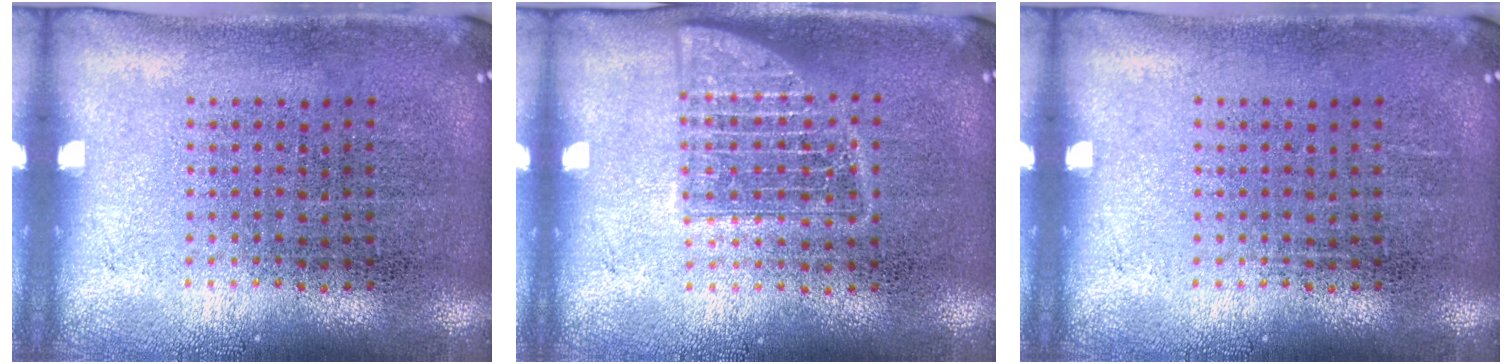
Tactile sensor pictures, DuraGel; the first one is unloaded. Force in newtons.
{"total": 1.3, "press": 1.3, "slide": 0.3}
{"total": 0.0}